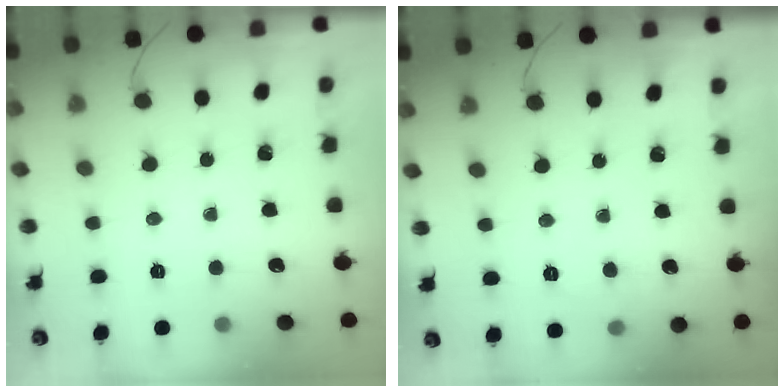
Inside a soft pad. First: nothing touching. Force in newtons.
{"total": 4.3, "press": 4.1, "slide": 1.0}